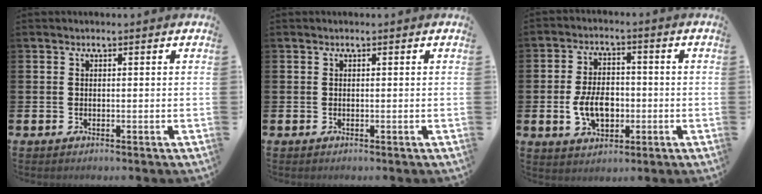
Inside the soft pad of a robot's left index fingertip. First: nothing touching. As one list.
[{"total": 0.0}, {"total": 6.3, "force": [-1.2, 4.1, 4.7], "torque": [-0.091, 0.003, -0.026]}]